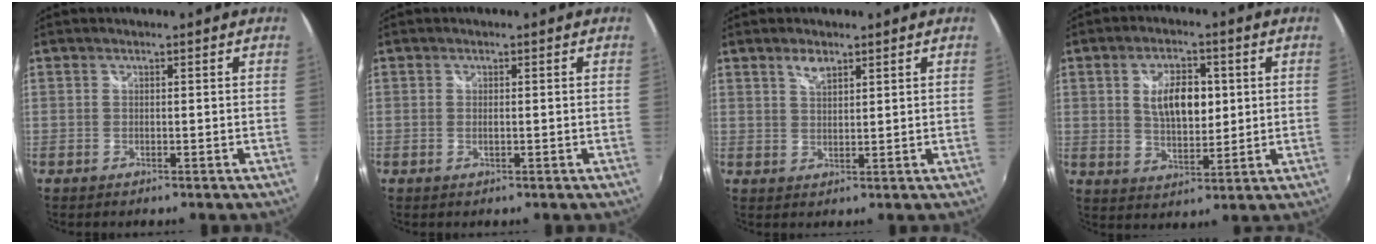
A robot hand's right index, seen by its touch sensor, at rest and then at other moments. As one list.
[{"total": 0.8, "force": [-0.1, 0.1, 0.8], "torque": [-0.016, 0.001, -0.002]}, {"total": 2.9, "force": [2.0, 1.2, 1.8], "torque": [-0.029, 0.002, 0.035]}, {"total": 9.3, "force": [1.8, 4.8, 7.7], "torque": [-0.132, 0.007, 0.034]}]